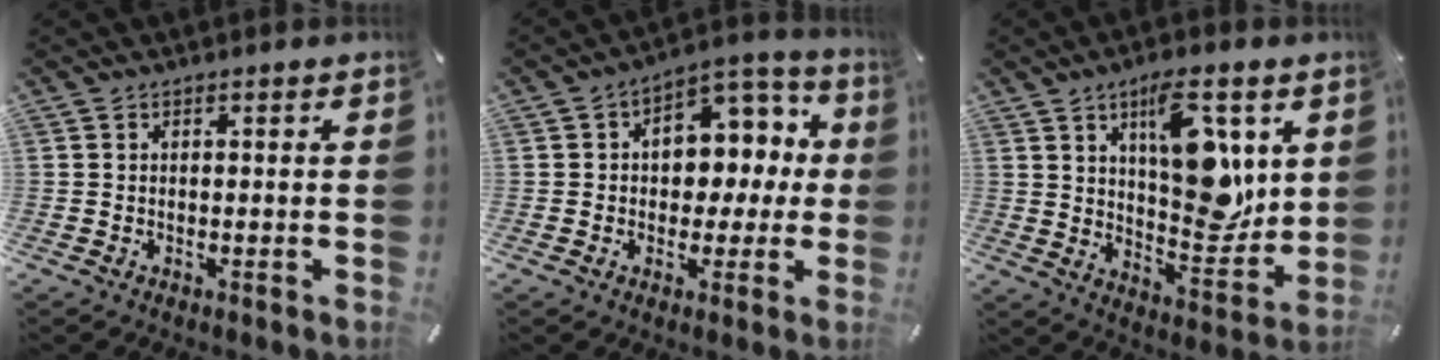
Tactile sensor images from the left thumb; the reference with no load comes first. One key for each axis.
{"total": 9.4, "fx": 0.7, "fy": 7.9, "fz": 5.1, "tx": -0.056, "ty": -0.009, "tz": 0.012}
{"total": 16.7, "fx": 6.8, "fy": 7.9, "fz": 13.0, "tx": -0.185, "ty": -0.043, "tz": 0.110}